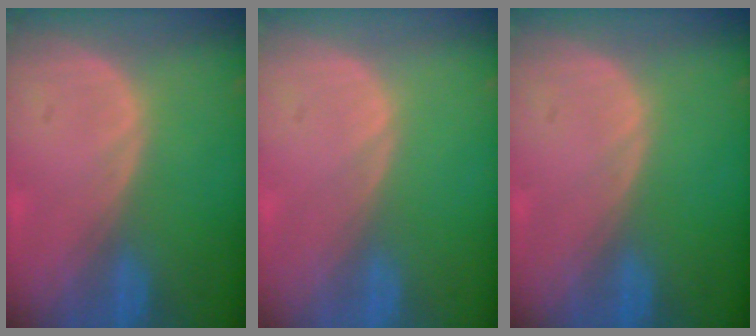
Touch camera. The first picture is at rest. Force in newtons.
{"total": 0.0}
{"total": 0.0}